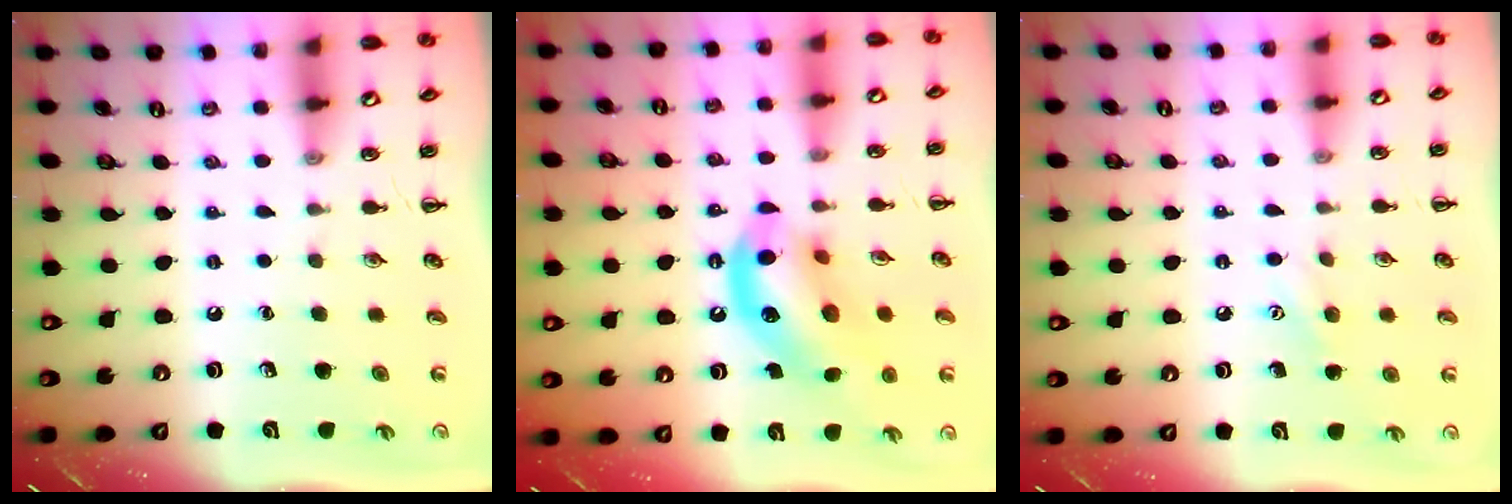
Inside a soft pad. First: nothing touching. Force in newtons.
{"total": 15.1, "press": 14.9, "slide": 2.4}
{"total": 6.5, "press": 6.3, "slide": 1.5}